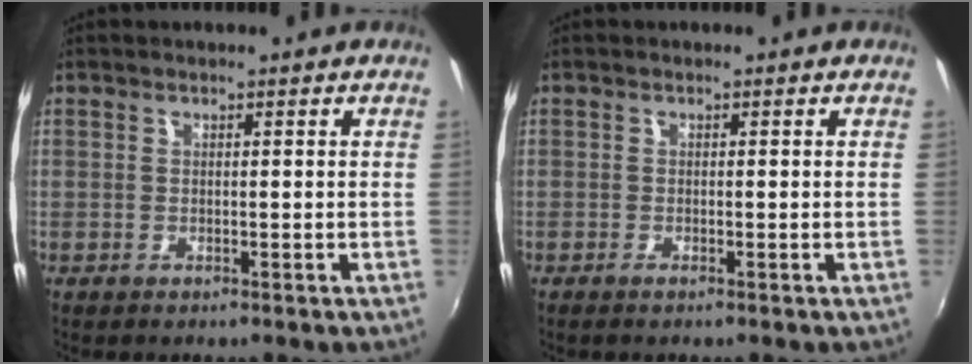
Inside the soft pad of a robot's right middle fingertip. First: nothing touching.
{"total": 0.7, "force": [-0.6, 0.0, 0.4], "torque": [-0.007, -0.003, -0.013]}